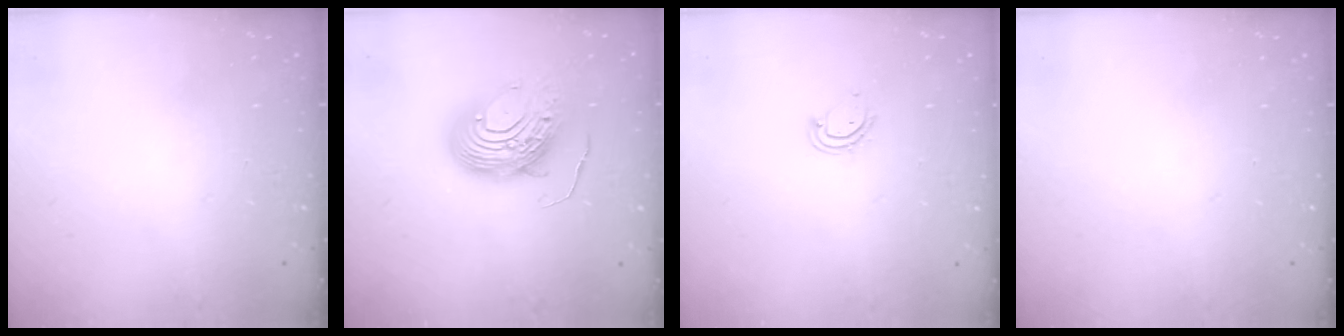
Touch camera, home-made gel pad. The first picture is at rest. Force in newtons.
{"total": 12.5, "press": 12.4, "slide": 1.3}
{"total": 5.2, "press": 5.2, "slide": 0.2}
{"total": 0.0}